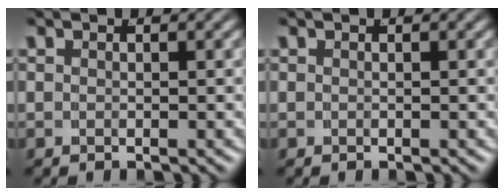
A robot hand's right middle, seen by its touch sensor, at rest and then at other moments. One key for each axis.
{"total": 0.0}